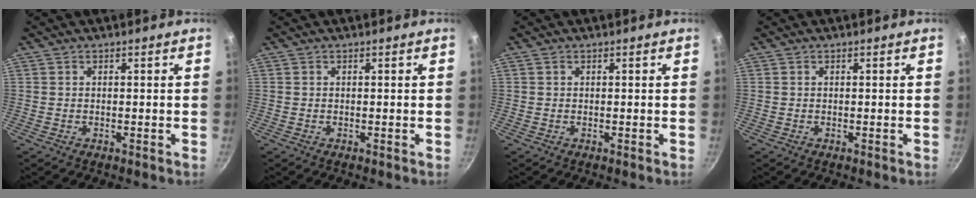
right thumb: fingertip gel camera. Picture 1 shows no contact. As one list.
[{"total": 0.0}, {"total": 0.0}, {"total": 0.0}]